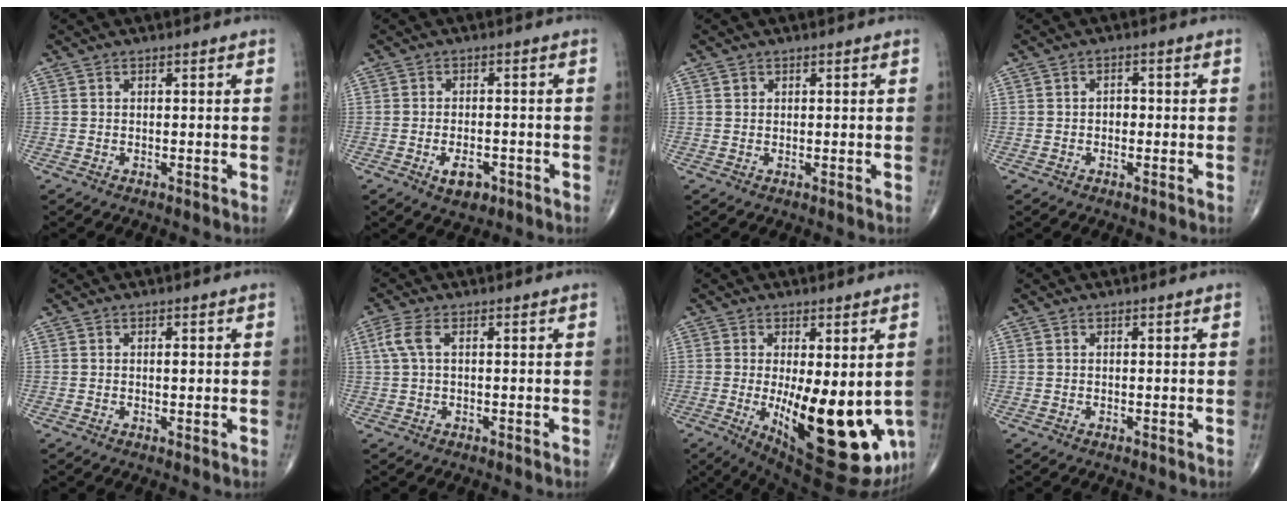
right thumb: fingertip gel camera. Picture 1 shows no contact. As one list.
[{"total": 4.6, "force": [-2.2, 2.4, 3.2], "torque": [-0.044, 0.007, -0.031]}, {"total": 0.7, "force": [0.4, 0.6, 0.2], "torque": [0.004, -0.001, 0.006]}, {"total": 1.8, "force": [-0.2, 1.3, 1.2], "torque": [-0.009, 0.006, -0.007]}, {"total": 1.2, "force": [0.1, 0.5, 1.1], "torque": [-0.015, -0.002, 0.001]}, {"total": 3.5, "force": [0.8, 1.4, 3.1], "torque": [-0.095, 0.016, 0.017]}, {"total": 19.5, "force": [-3.4, 7.3, 17.8], "torque": [-0.221, -0.035, -0.022]}, {"total": 0.0}]